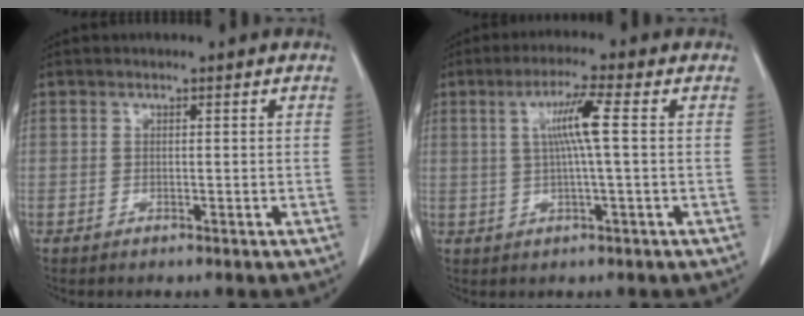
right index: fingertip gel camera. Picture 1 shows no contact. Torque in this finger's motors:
{"motor_torque": [0.76, 0.06, 0.24, 0.13]}